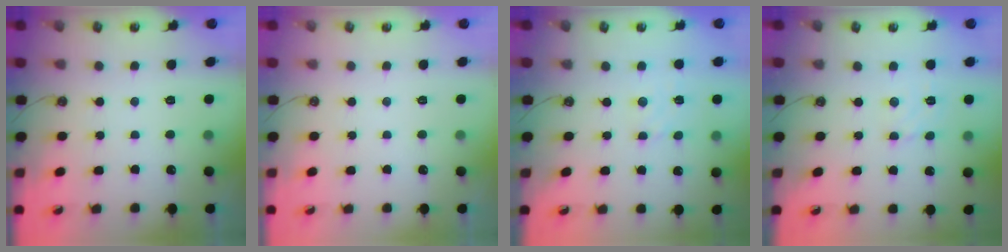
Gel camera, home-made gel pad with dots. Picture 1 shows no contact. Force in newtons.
{"total": 0.0}
{"total": 3.6, "press": 3.6, "slide": 0.5}
{"total": 2.5, "press": 2.5, "slide": 0.3}